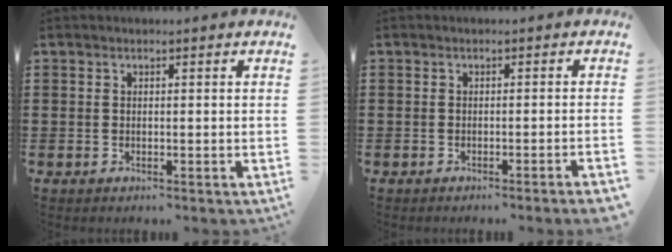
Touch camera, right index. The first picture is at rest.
{"total": 1.3, "force": [-1.0, -0.2, 0.8], "torque": [-0.014, -0.002, -0.019]}